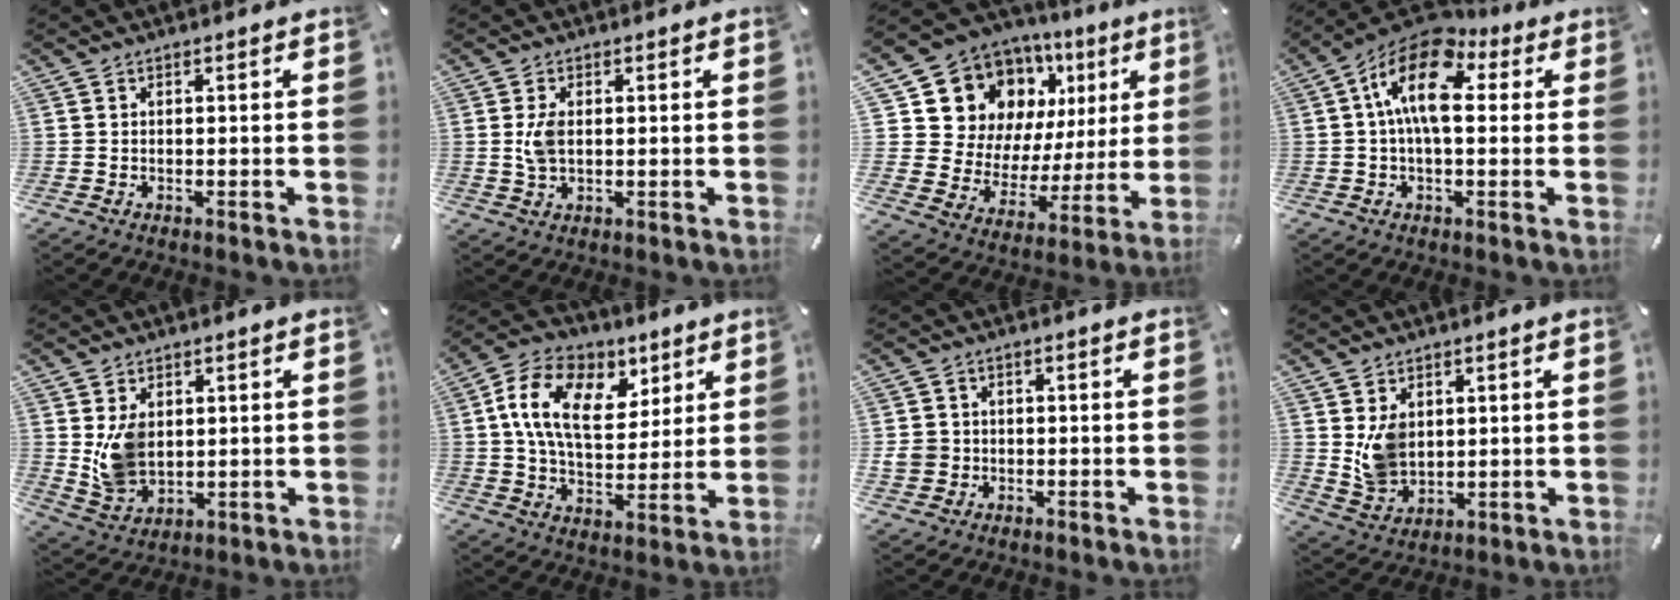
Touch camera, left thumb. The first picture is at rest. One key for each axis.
{"total": 4.5, "fx": 0.4, "fy": 2.7, "fz": 3.6, "tx": -0.080, "ty": -0.004, "tz": 0.001}
{"total": 15.7, "fx": 9.7, "fy": 11.4, "fz": 4.8, "tx": -0.094, "ty": -0.083, "tz": 0.189}
{"total": 14.9, "fx": 3.4, "fy": 7.7, "fz": 12.3, "tx": -0.230, "ty": -0.014, "tz": 0.058}
{"total": 8.3, "fx": 2.2, "fy": 6.4, "fz": 4.8, "tx": -0.109, "ty": -0.009, "tz": 0.042}
{"total": 16.3, "fx": 5.8, "fy": 10.8, "fz": 10.7, "tx": -0.196, "ty": -0.003, "tz": 0.111}
{"total": 4.3, "fx": -0.5, "fy": 4.2, "fz": 0.8, "tx": -0.034, "ty": 0.003, "tz": -0.010}
{"total": 7.8, "fx": 2.6, "fy": 6.4, "fz": 3.6, "tx": -0.078, "ty": -0.012, "tz": 0.047}